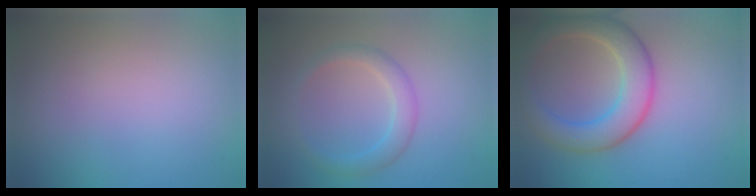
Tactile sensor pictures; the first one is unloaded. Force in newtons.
{"total": 2.4, "press": 2.3, "slide": 0.2}
{"total": 5.8, "press": 5.7, "slide": 0.3}